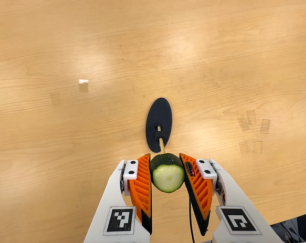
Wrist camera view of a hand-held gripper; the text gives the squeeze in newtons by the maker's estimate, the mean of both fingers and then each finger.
{"total": 10.0, "left": 8.9, "right": 11.0}